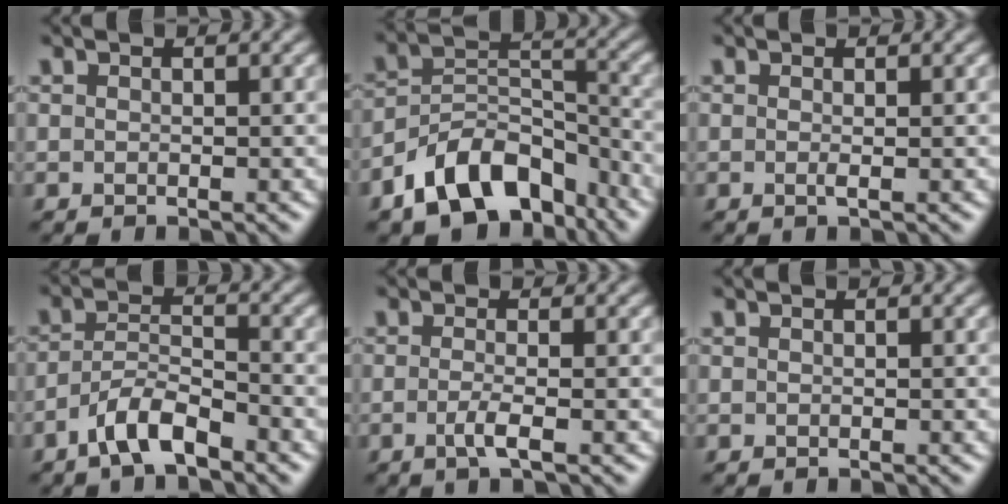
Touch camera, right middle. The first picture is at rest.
{"total": 9.8, "force": [-6.5, 5.5, 4.9], "torque": [-0.075, -0.001, -0.128]}
{"total": 0.6, "force": [-0.1, 0.0, 0.6], "torque": [-0.015, -0.004, -0.002]}
{"total": 4.1, "force": [-2.9, 1.2, 2.7], "torque": [-0.053, 0.009, -0.060]}
{"total": 2.1, "force": [-0.6, 0.5, 1.9], "torque": [-0.035, -0.003, -0.018]}
{"total": 0.0}